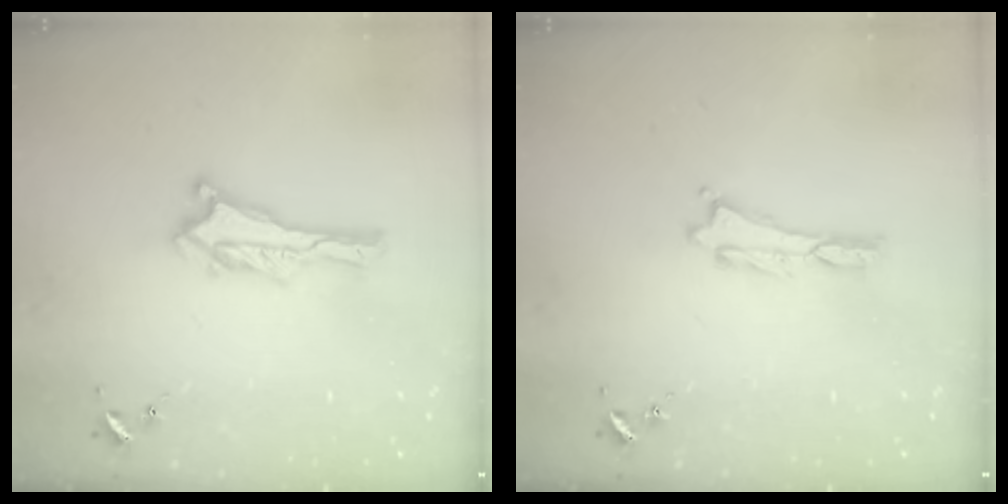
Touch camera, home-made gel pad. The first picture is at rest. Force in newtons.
{"total": 0.0}